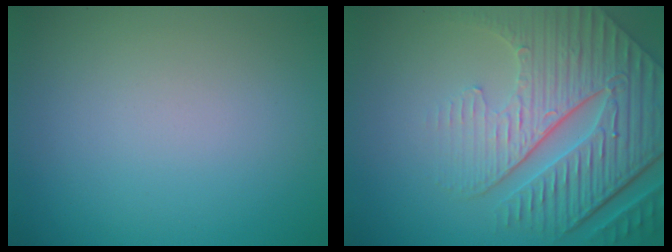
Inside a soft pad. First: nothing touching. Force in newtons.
{"total": 9.1, "press": 6.2, "slide": 6.6}